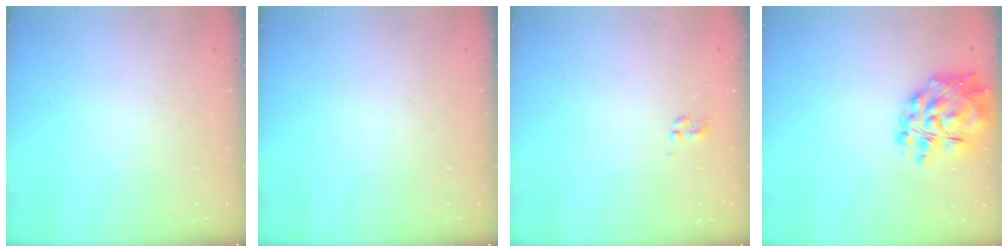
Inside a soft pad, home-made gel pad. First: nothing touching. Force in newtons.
{"total": 0.0}
{"total": 0.0}
{"total": 12.4, "press": 11.7, "slide": 4.1}